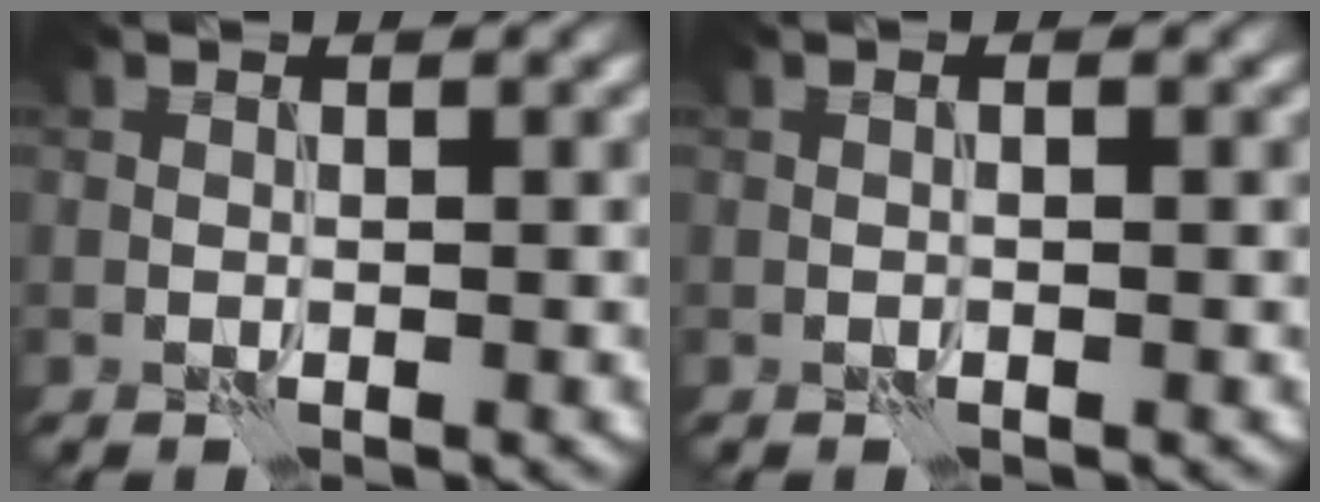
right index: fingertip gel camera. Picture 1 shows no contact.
{"total": 0.7, "force": [-0.1, 0.0, 0.7], "torque": [-0.010, -0.002, 0.000]}